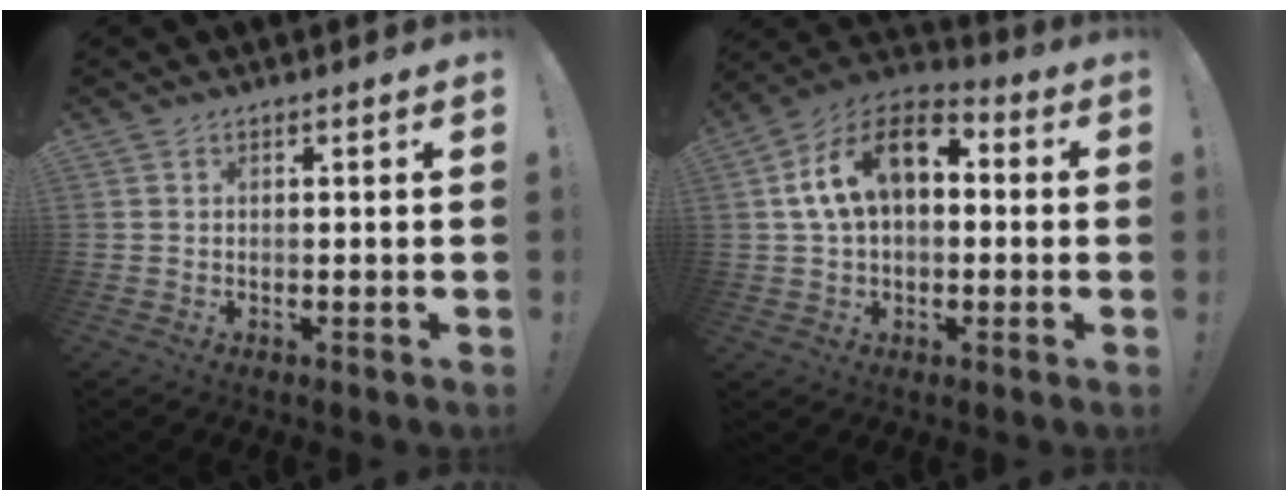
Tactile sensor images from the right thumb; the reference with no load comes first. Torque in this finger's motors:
{"motor_torque": [0.05, 1.04, 0.34, -0.12, 0.14]}